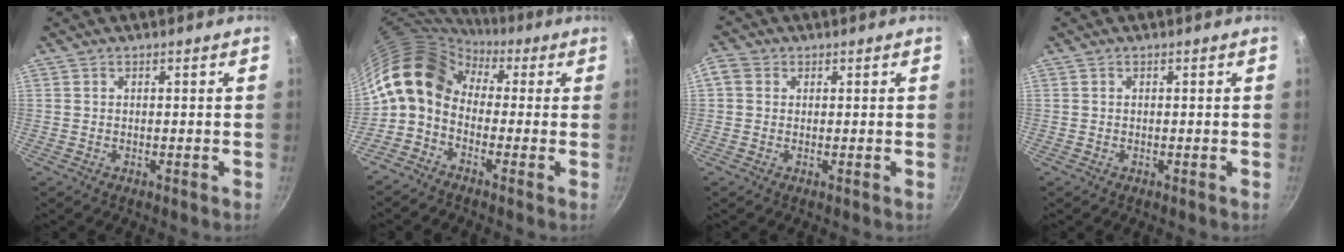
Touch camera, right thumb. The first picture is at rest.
{"total": 11.0, "force": [1.9, 7.8, 7.5], "torque": [-0.121, 0.022, 0.007]}
{"total": 2.6, "force": [0.5, 2.3, 1.1], "torque": [-0.019, 0.004, 0.001]}
{"total": 0.0}